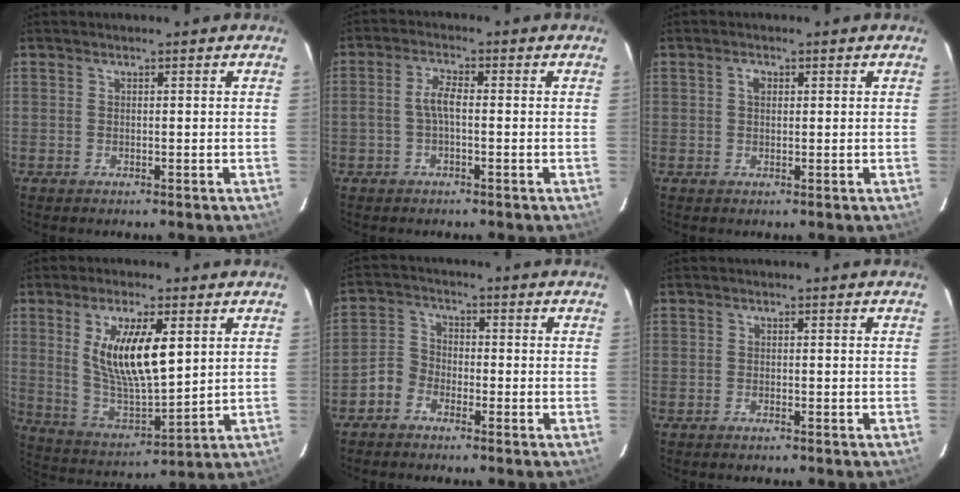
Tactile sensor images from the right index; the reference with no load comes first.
{"total": 3.4, "force": [-0.6, 1.1, 3.2], "torque": [-0.067, 0.010, -0.012]}
{"total": 1.6, "force": [0.5, 1.1, 1.0], "torque": [-0.018, 0.007, 0.007]}
{"total": 14.4, "force": [4.2, 4.9, 12.9], "torque": [-0.241, -0.006, 0.091]}
{"total": 4.3, "force": [-2.9, 3.1, 0.9], "torque": [-0.016, 0.019, -0.062]}
{"total": 0.8, "force": [-0.7, 0.2, 0.3], "torque": [-0.010, 0.000, -0.016]}